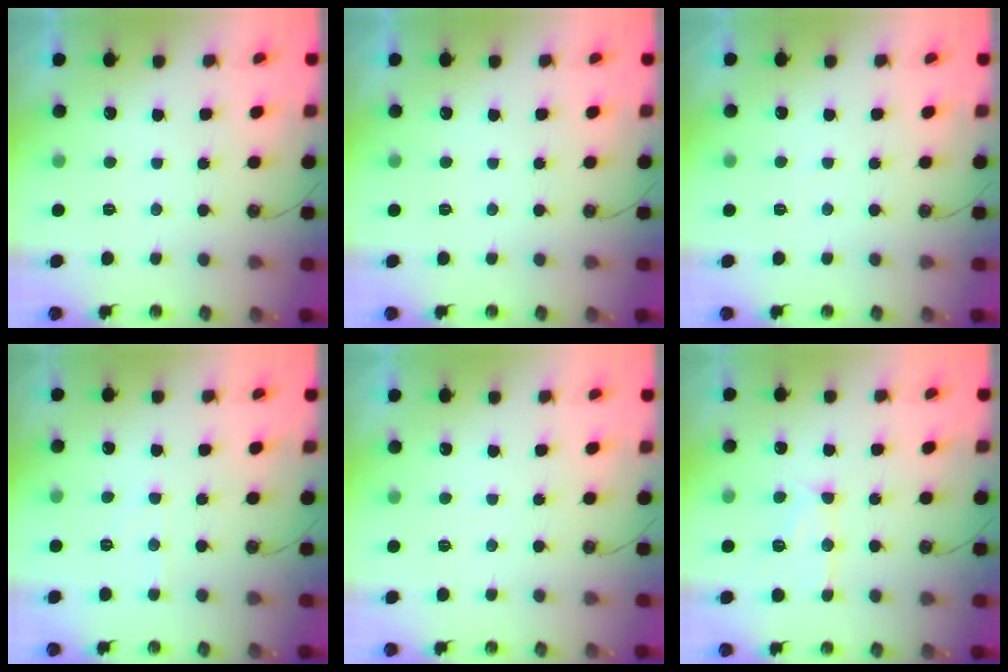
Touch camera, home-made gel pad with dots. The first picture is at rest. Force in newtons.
{"total": 0.0}
{"total": 2.5, "press": 2.5, "slide": 0.4}
{"total": 4.7, "press": 4.6, "slide": 0.7}
{"total": 2.8, "press": 2.8, "slide": 0.3}
{"total": 11.8, "press": 11.7, "slide": 1.1}